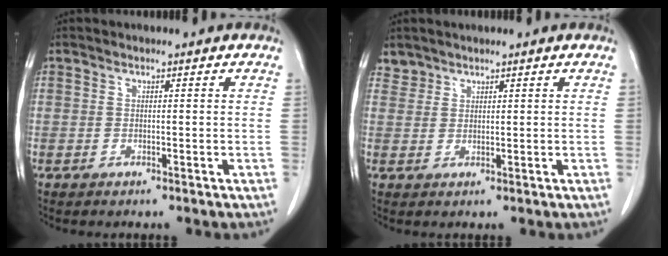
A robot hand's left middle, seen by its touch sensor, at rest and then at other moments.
{"total": 1.6, "force": [1.4, 0.8, -0.4], "torque": [0.014, 0.006, 0.024]}